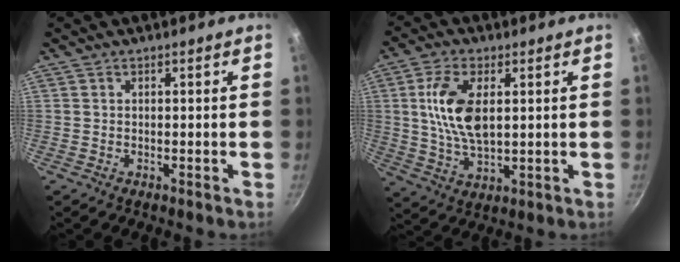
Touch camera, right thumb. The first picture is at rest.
{"total": 11.5, "force": [2.3, 5.8, 9.6], "torque": [-0.181, -0.006, 0.047]}